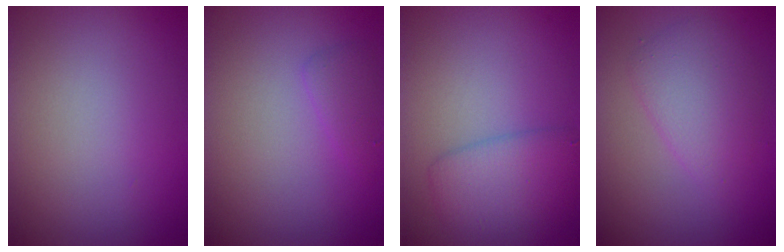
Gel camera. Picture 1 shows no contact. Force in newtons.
{"total": 1.4, "press": 1.4, "slide": 0.1}
{"total": 3.8, "press": 3.8, "slide": 0.1}
{"total": 3.2, "press": 3.2, "slide": 0.2}